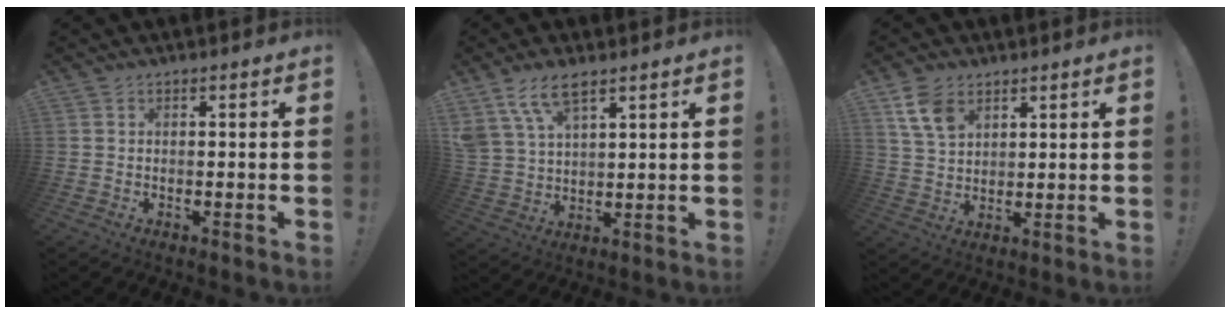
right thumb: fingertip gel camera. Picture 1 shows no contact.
{"total": 9.6, "force": [6.3, 4.5, 5.7], "torque": [-0.106, -0.023, 0.124]}
{"total": 8.7, "force": [4.7, 5.6, 4.7], "torque": [-0.081, -0.011, 0.094]}